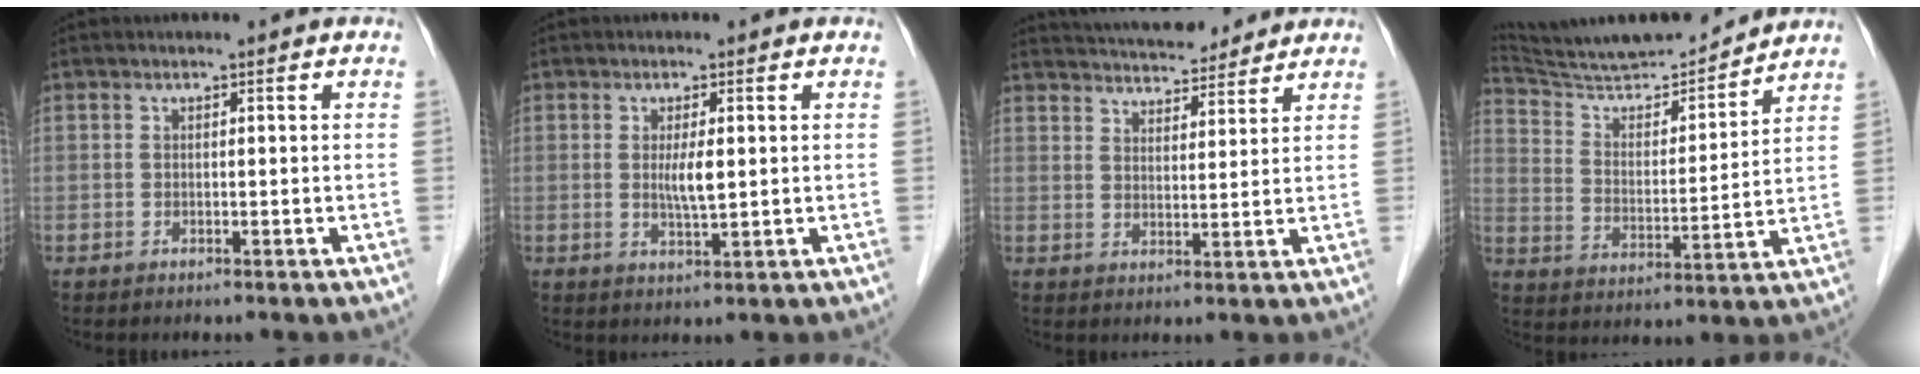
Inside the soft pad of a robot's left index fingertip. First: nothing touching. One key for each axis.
{"total": 3.2, "fx": 0.4, "fy": 0.4, "fz": 3.1, "tx": -0.060, "ty": -0.005, "tz": 0.008}
{"total": 11.6, "fx": 10.9, "fy": 2.5, "fz": 3.2, "tx": -0.045, "ty": 0.017, "tz": 0.159}
{"total": 16.3, "fx": 15.5, "fy": 0.9, "fz": 5.1, "tx": -0.096, "ty": 0.002, "tz": 0.263}